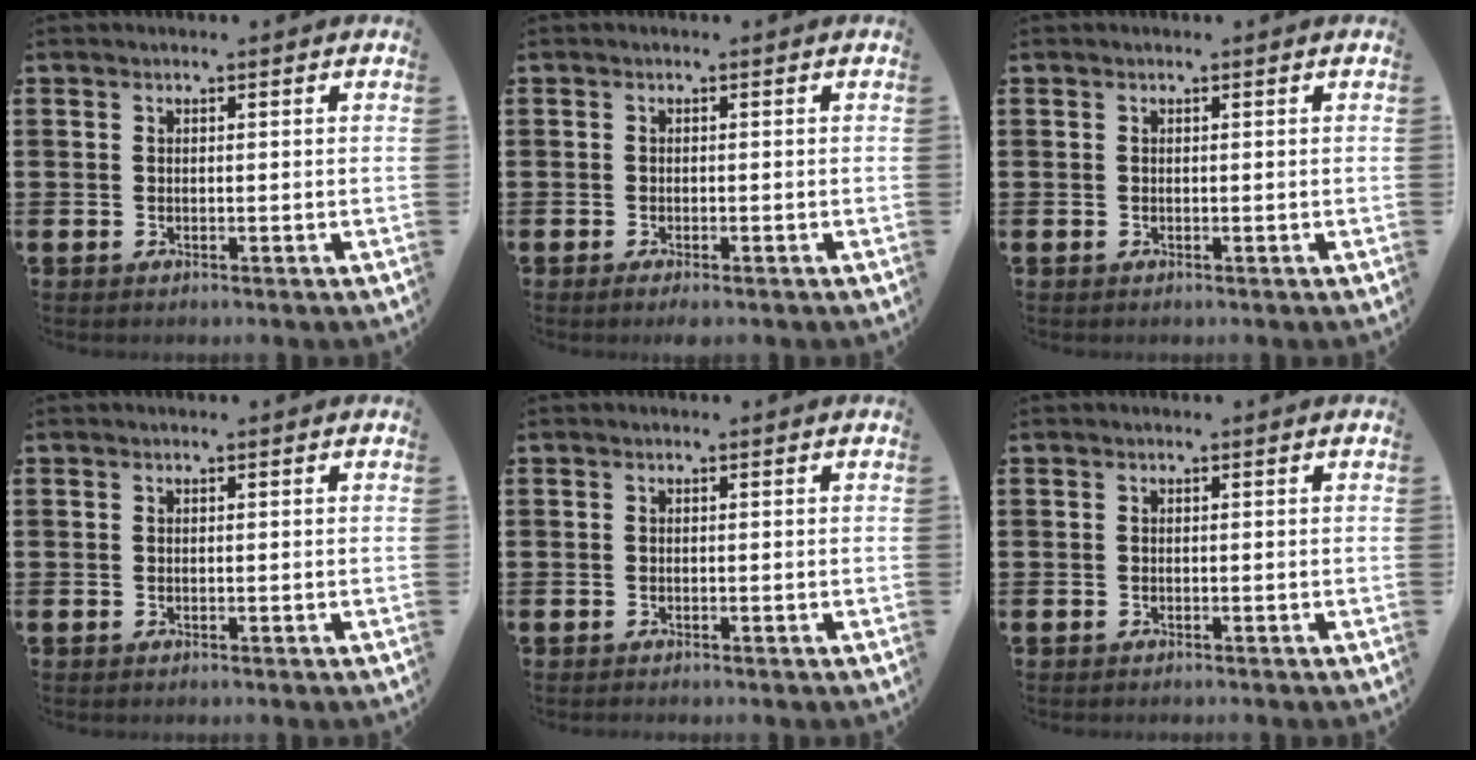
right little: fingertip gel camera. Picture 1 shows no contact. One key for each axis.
{"total": 0.9, "fx": -0.6, "fy": 0.1, "fz": 0.7, "tx": -0.013, "ty": -0.002, "tz": -0.011}
{"total": 0.0}
{"total": 0.0}
{"total": 0.0}
{"total": 0.0}